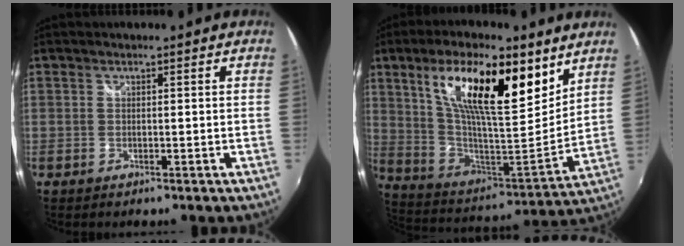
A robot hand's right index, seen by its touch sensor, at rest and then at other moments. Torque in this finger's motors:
{"motor_torque": [1.58, 0.56, 1.05, 0.21]}